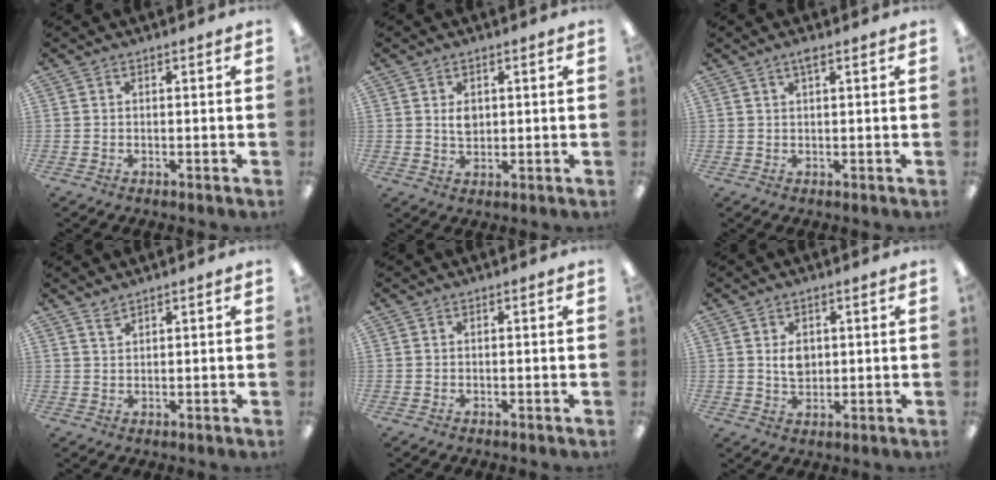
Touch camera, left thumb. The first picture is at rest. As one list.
[{"total": 3.1, "force": [1.2, 2.0, 2.0], "torque": [-0.028, -0.002, 0.017]}, {"total": 2.0, "force": [1.4, 0.3, 1.3], "torque": [-0.023, 0.000, 0.022]}, {"total": 2.0, "force": [1.9, 0.4, 0.6], "torque": [-0.015, -0.003, 0.036]}, {"total": 0.0}, {"total": 4.2, "force": [1.4, 2.9, 2.7], "torque": [-0.042, -0.003, 0.022]}]